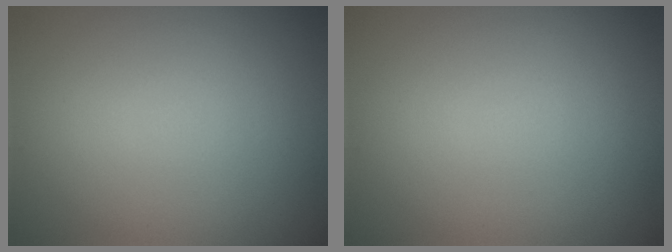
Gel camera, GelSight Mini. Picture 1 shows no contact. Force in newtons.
{"total": 0.0}